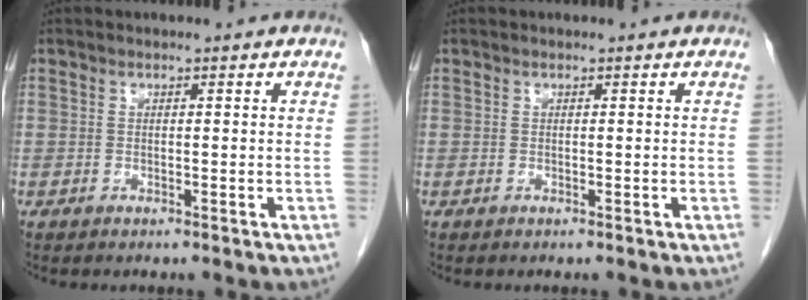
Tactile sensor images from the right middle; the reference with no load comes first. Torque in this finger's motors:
{"motor_torque": [0.00, 0.00, 0.00, -0.01]}